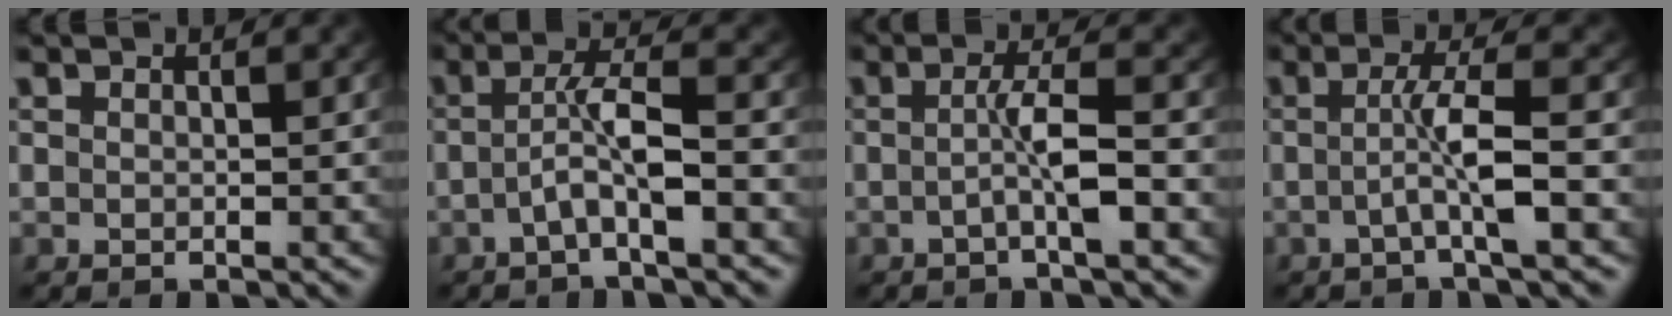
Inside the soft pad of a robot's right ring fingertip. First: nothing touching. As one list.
[{"total": 3.4, "force": [-1.5, 0.2, 3.0], "torque": [-0.060, -0.003, -0.023]}, {"total": 3.1, "force": [-1.1, 0.0, 2.9], "torque": [-0.054, -0.008, -0.015]}, {"total": 3.4, "force": [-1.0, -0.2, 3.3], "torque": [-0.062, -0.006, -0.013]}]